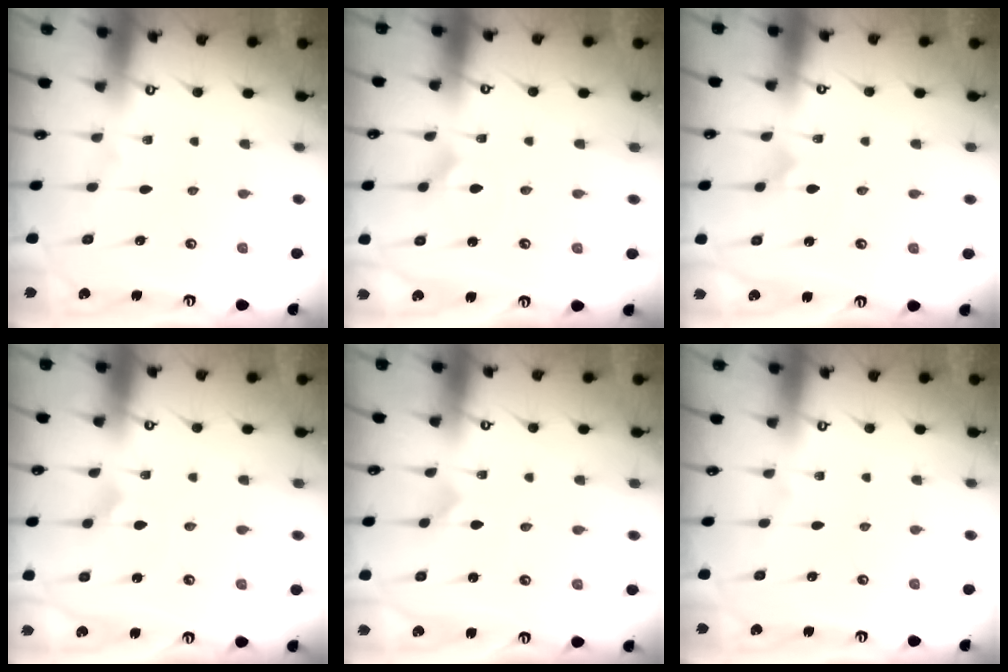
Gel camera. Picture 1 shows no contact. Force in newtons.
{"total": 2.3, "press": 2.3, "slide": 0.3}
{"total": 1.8, "press": 1.8, "slide": 0.1}
{"total": 1.5, "press": 1.5, "slide": 0.0}
{"total": 0.0}
{"total": 0.0}